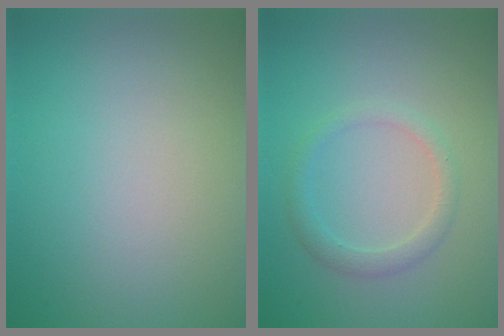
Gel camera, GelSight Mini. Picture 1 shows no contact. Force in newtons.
{"total": 1.9, "press": 1.9, "slide": 0.1}